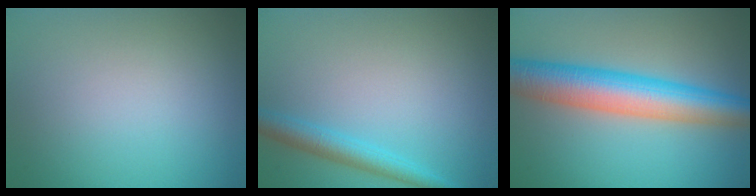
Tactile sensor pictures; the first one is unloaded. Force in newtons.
{"total": 2.7, "press": 2.7, "slide": 0.2}
{"total": 7.9, "press": 7.9, "slide": 0.4}